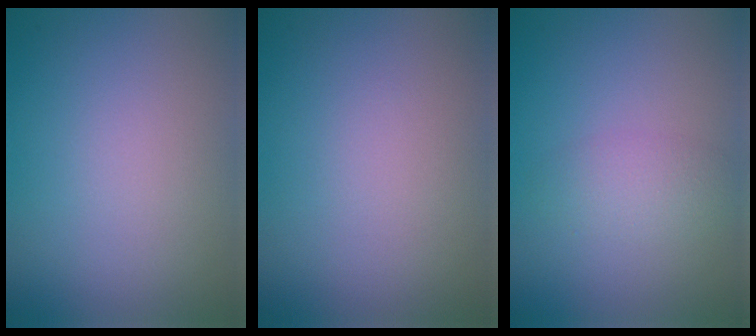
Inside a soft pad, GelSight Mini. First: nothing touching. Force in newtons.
{"total": 0.0}
{"total": 2.0, "press": 2.0, "slide": 0.0}